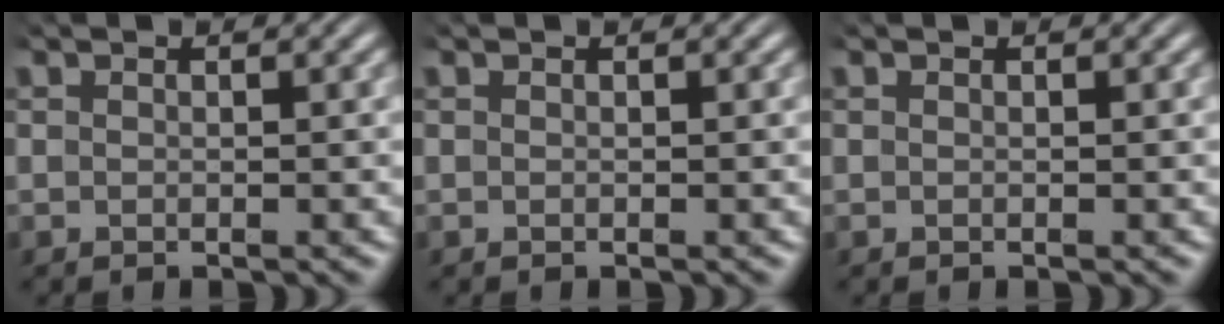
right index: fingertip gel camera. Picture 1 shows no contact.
{"total": 0.0}
{"total": 0.0}